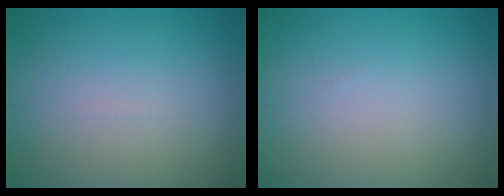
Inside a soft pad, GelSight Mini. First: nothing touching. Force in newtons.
{"total": 0.0}